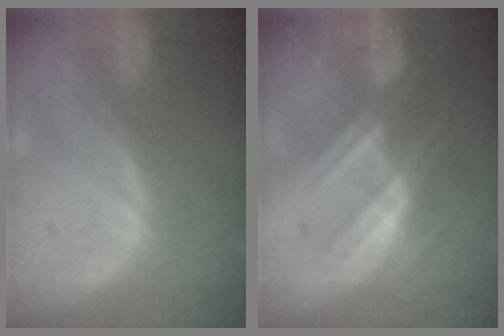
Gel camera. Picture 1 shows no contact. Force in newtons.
{"total": 7.3, "press": 6.8, "slide": 2.6}